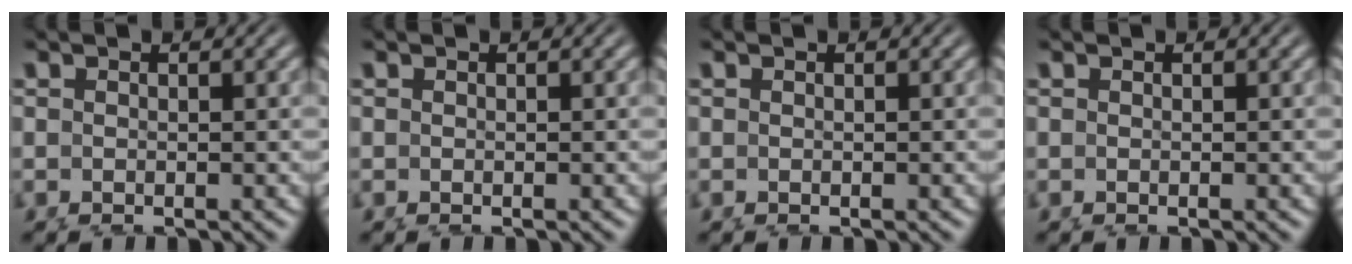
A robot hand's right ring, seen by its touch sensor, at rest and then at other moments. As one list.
[{"total": 0.0}, {"total": 0.0}, {"total": 0.0}]